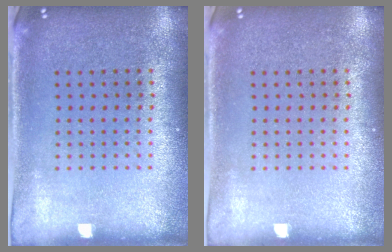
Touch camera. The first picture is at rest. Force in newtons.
{"total": 0.0}